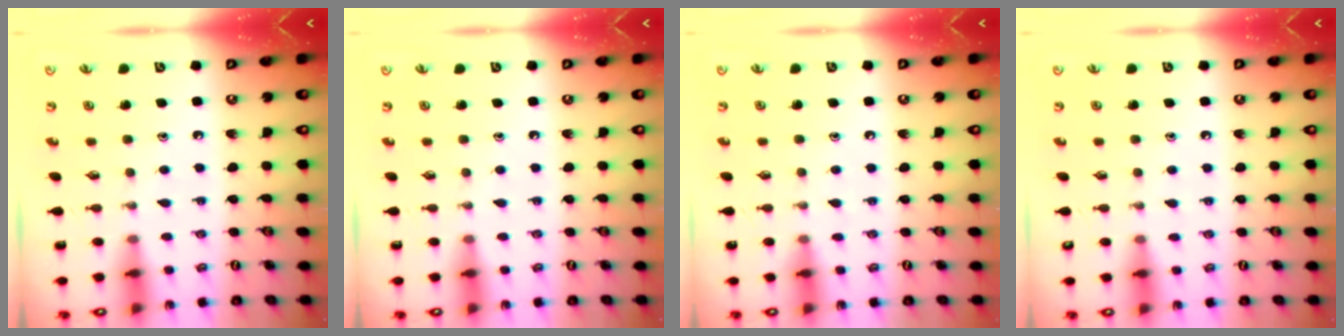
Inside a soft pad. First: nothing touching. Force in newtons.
{"total": 0.0}
{"total": 5.2, "press": 5.2, "slide": 0.5}
{"total": 4.8, "press": 4.8, "slide": 0.7}